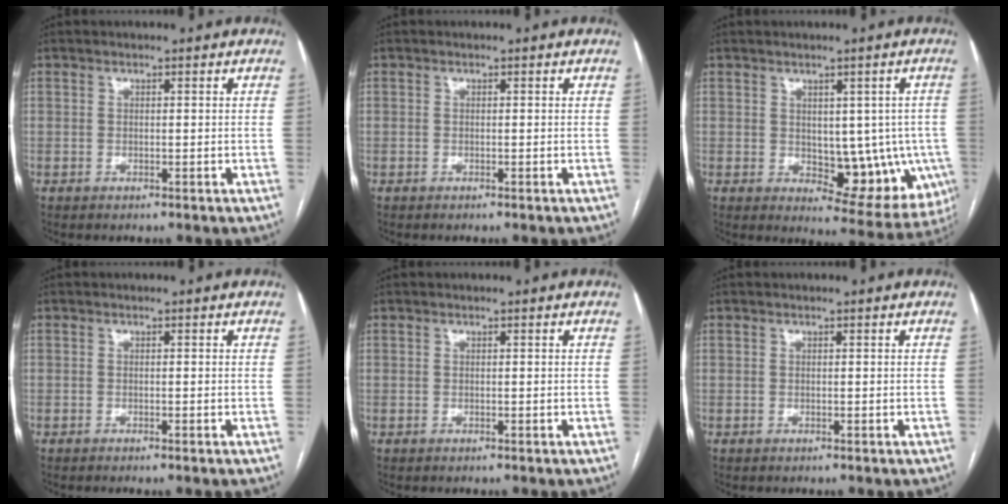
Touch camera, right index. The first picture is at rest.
{"total": 0.0}
{"total": 10.9, "force": [-0.9, 5.9, 9.0], "torque": [-0.092, 0.006, 0.011]}
{"total": 0.6, "force": [-0.4, -0.1, 0.4], "torque": [-0.010, 0.001, -0.007]}
{"total": 0.0}
{"total": 0.0}